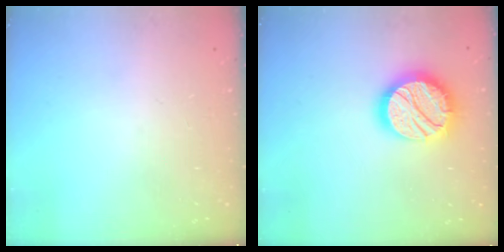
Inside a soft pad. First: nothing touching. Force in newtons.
{"total": 18.0, "press": 18.0, "slide": 1.2}